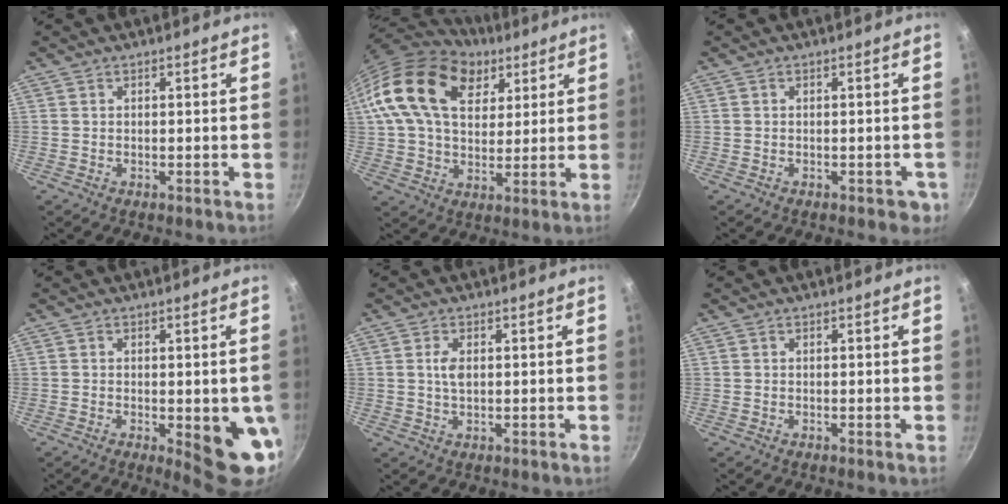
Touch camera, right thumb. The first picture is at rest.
{"total": 20.2, "force": [9.0, 13.0, 12.5], "torque": [-0.198, -0.012, 0.154]}
{"total": 3.0, "force": [-1.2, 1.9, 2.0], "torque": [-0.001, 0.013, -0.005]}
{"total": 10.6, "force": [-2.2, 3.3, 9.8], "torque": [-0.096, -0.007, -0.019]}
{"total": 2.7, "force": [0.5, 1.5, 2.3], "torque": [-0.042, 0.000, 0.010]}
{"total": 0.0}